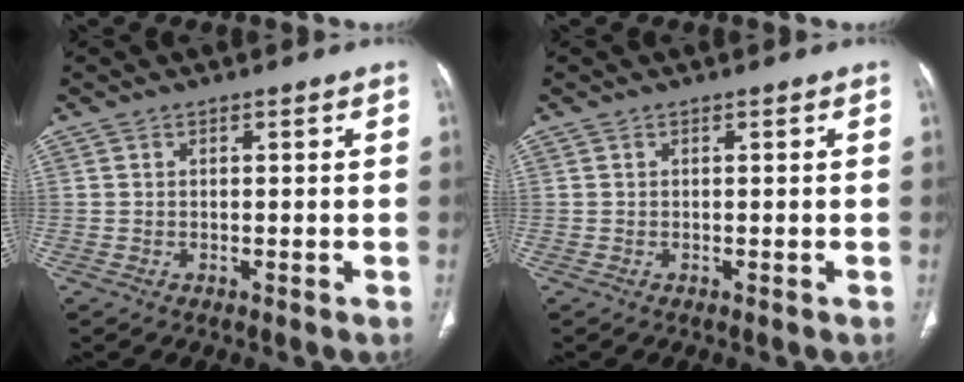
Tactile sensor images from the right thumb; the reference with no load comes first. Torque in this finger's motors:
{"motor_torque": [0.00, 0.00, 0.00, 0.00, 0.04]}